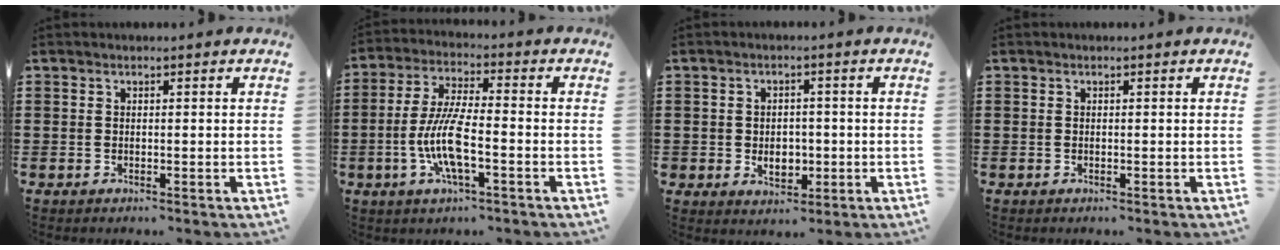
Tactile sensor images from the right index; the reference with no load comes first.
{"total": 9.0, "force": [-2.7, 2.2, 8.3], "torque": [-0.186, -0.015, -0.058]}
{"total": 3.5, "force": [-0.7, 2.8, 2.0], "torque": [-0.036, 0.001, -0.017]}
{"total": 0.0}